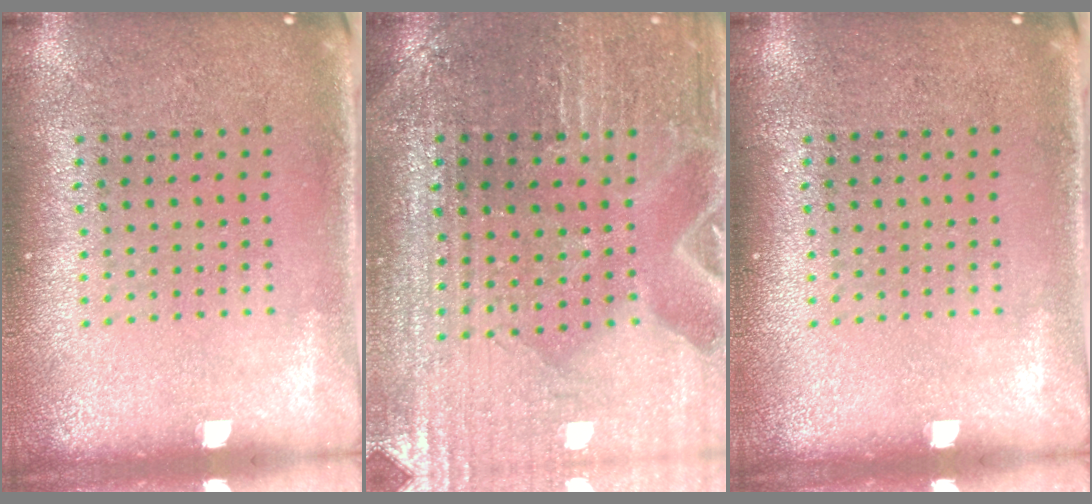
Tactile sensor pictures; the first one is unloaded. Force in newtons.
{"total": 1.5, "press": 1.4, "slide": 0.2}
{"total": 0.0}